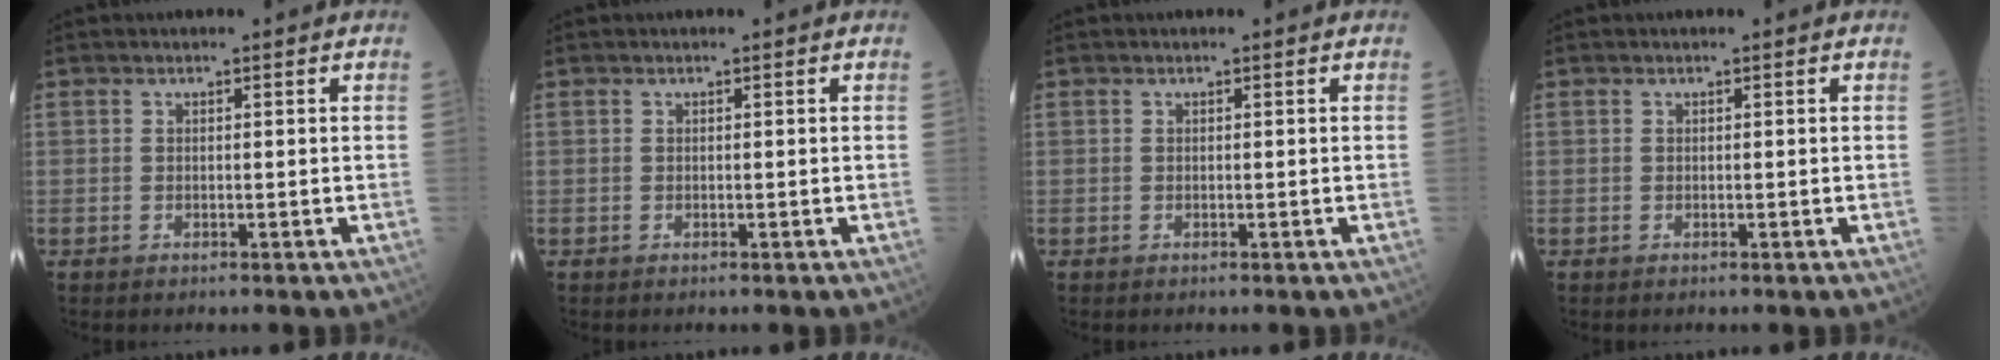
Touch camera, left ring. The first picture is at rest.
{"total": 0.0}
{"total": 0.0}
{"total": 0.0}